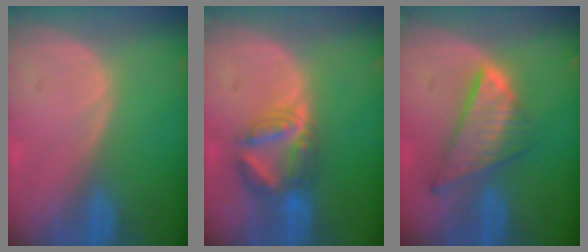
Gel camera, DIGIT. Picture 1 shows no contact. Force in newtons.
{"total": 6.4, "press": 6.3, "slide": 0.9}
{"total": 8.7, "press": 7.5, "slide": 4.4}